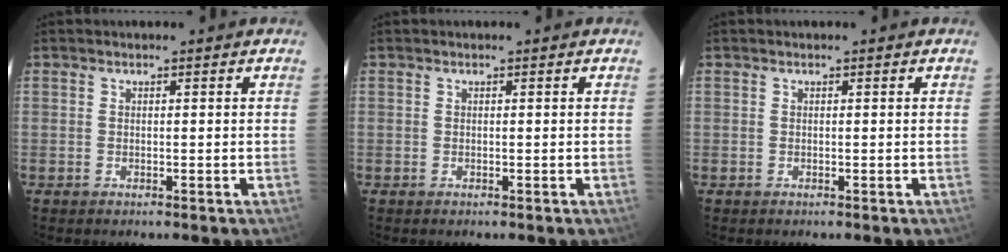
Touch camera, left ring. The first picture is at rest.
{"total": 0.0}
{"total": 0.0}